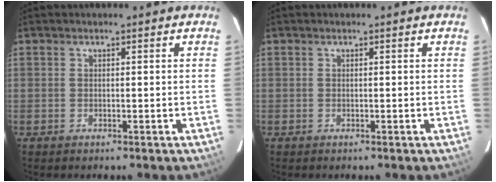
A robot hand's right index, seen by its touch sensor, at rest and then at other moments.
{"total": 0.0}